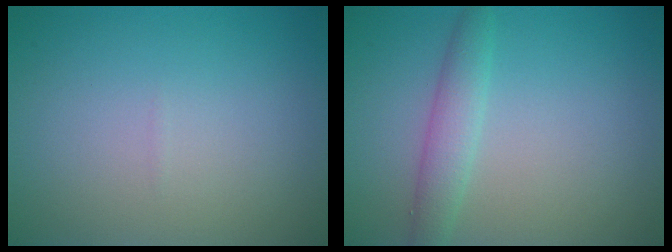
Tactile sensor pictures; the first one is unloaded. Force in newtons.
{"total": 2.4, "press": 2.4, "slide": 0.1}